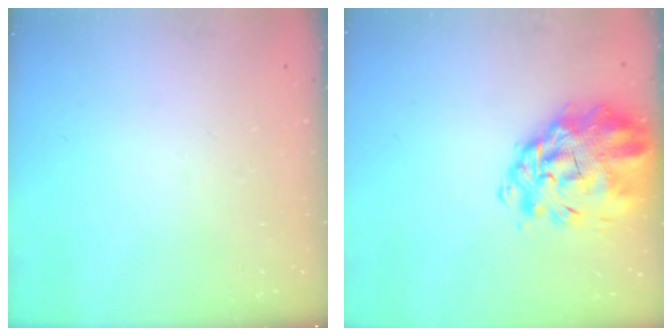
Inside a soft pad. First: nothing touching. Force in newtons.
{"total": 10.6, "press": 9.9, "slide": 3.9}